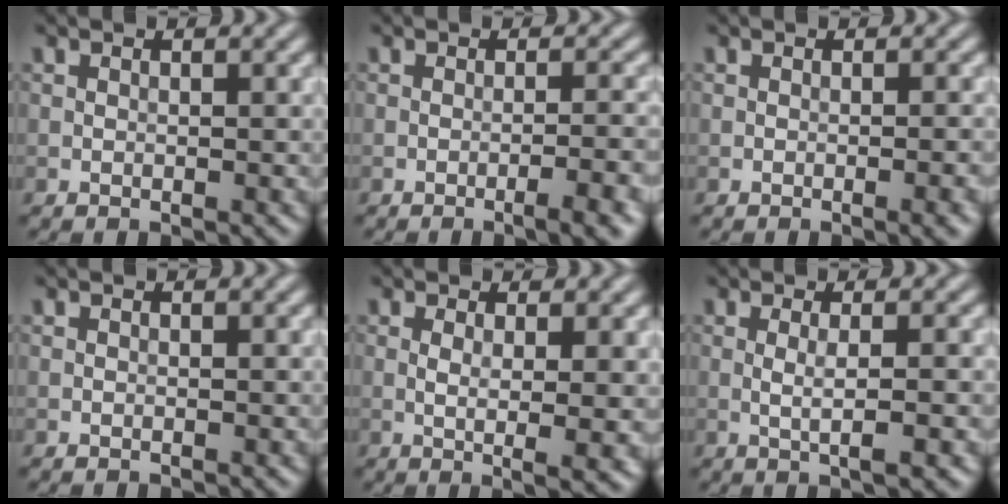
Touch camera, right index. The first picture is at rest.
{"total": 4.5, "force": [-2.0, 1.1, 3.9], "torque": [-0.043, 0.007, -0.027]}
{"total": 2.5, "force": [-0.7, 0.6, 2.3], "torque": [-0.023, 0.001, -0.012]}
{"total": 0.0}
{"total": 3.7, "force": [0.3, 0.8, 3.6], "torque": [-0.056, -0.006, 0.008]}
{"total": 2.8, "force": [-0.1, 0.5, 2.7], "torque": [-0.043, -0.001, -0.003]}